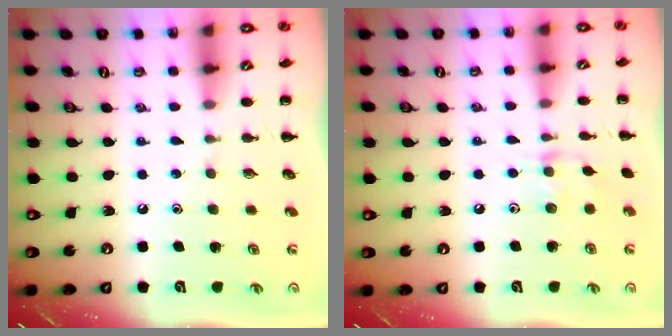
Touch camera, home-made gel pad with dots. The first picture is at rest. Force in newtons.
{"total": 6.6, "press": 6.4, "slide": 1.6}